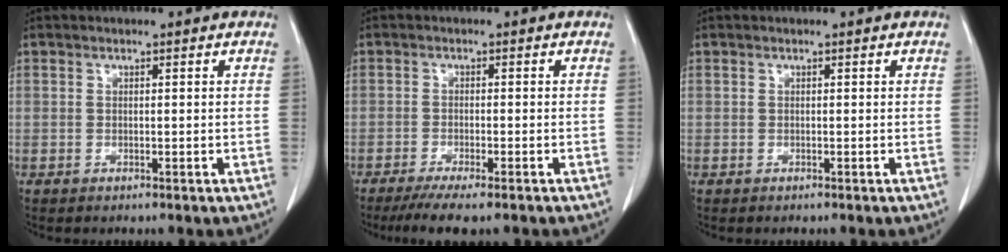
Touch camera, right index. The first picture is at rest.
{"total": 6.6, "force": [-5.1, 0.6, 4.2], "torque": [-0.060, -0.014, -0.078]}
{"total": 0.0}